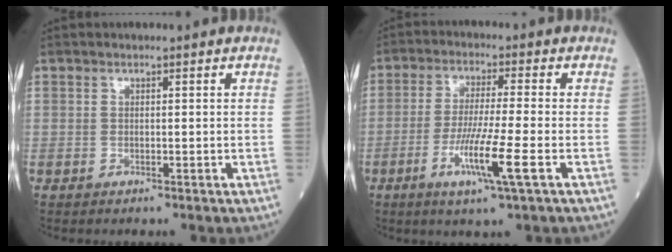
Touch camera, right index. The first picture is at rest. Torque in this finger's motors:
{"motor_torque": [1.22, -0.19, 0.46, 0.18]}